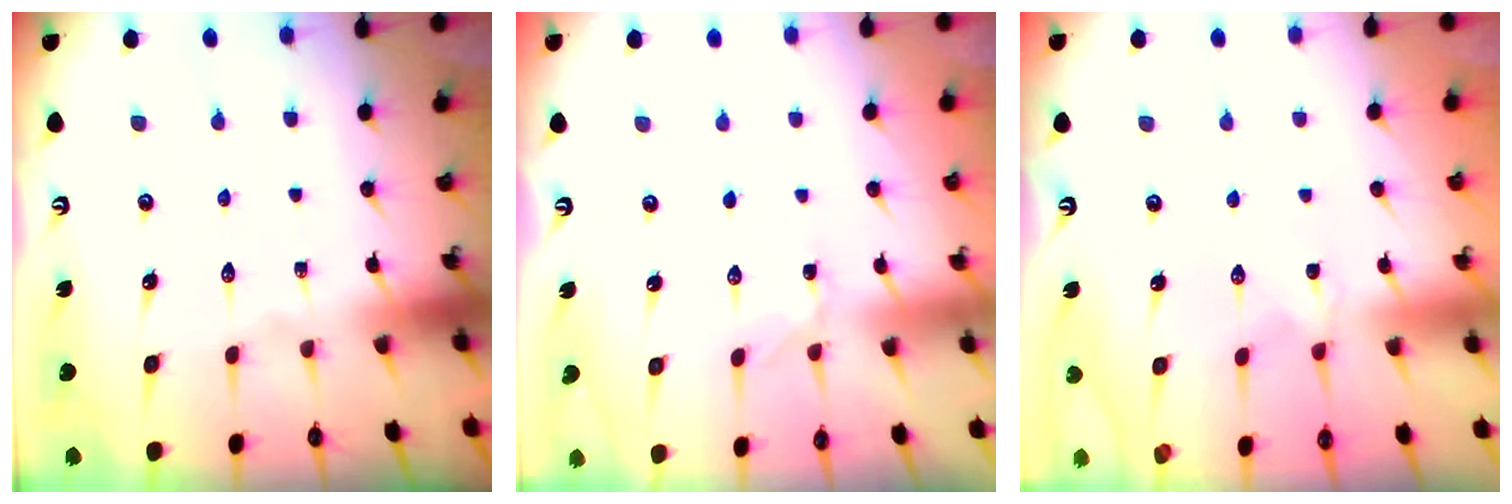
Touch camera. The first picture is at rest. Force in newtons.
{"total": 1.6, "press": 1.6, "slide": 0.2}
{"total": 0.6, "press": 0.5, "slide": 0.2}